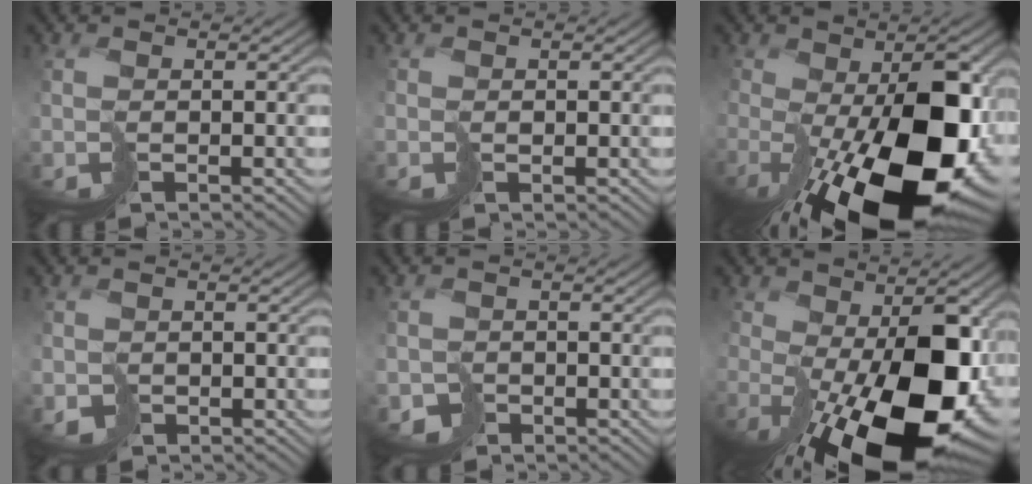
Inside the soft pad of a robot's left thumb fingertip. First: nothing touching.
{"total": 0.6, "force": [0.4, 0.1, -0.5], "torque": [0.012, 0.003, 0.008]}
{"total": 18.2, "force": [-4.5, 8.3, 15.5], "torque": [-0.207, -0.035, -0.046]}
{"total": 1.3, "force": [-0.5, 1.2, 0.0], "torque": [0.008, -0.002, -0.009]}
{"total": 1.8, "force": [-1.2, 1.3, -0.1], "torque": [0.013, -0.004, -0.024]}
{"total": 17.0, "force": [-2.7, 8.2, 14.6], "torque": [-0.195, -0.030, -0.018]}